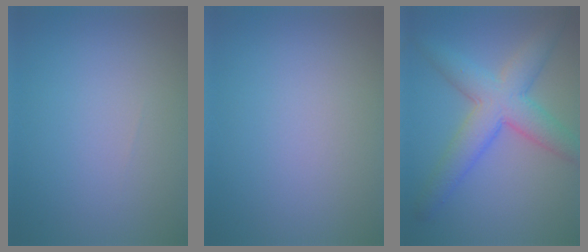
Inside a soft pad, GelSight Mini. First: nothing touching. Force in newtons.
{"total": 0.0}
{"total": 6.4, "press": 6.4, "slide": 0.2}